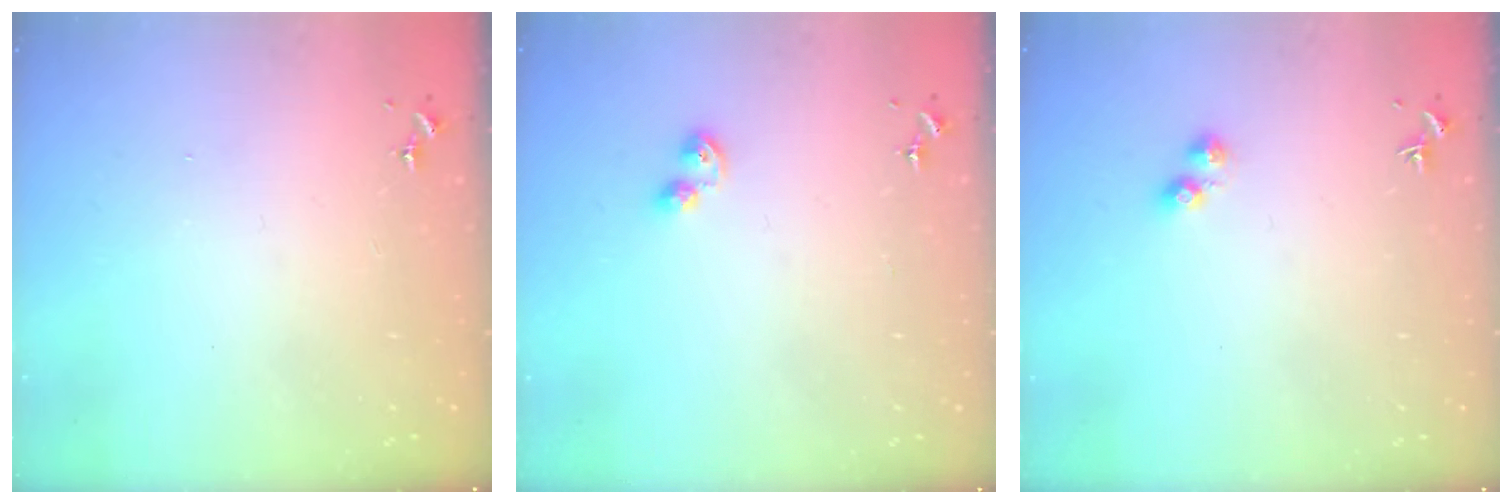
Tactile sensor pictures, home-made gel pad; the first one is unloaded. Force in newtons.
{"total": 3.7, "press": 3.7, "slide": 0.5}
{"total": 2.5, "press": 2.4, "slide": 0.6}